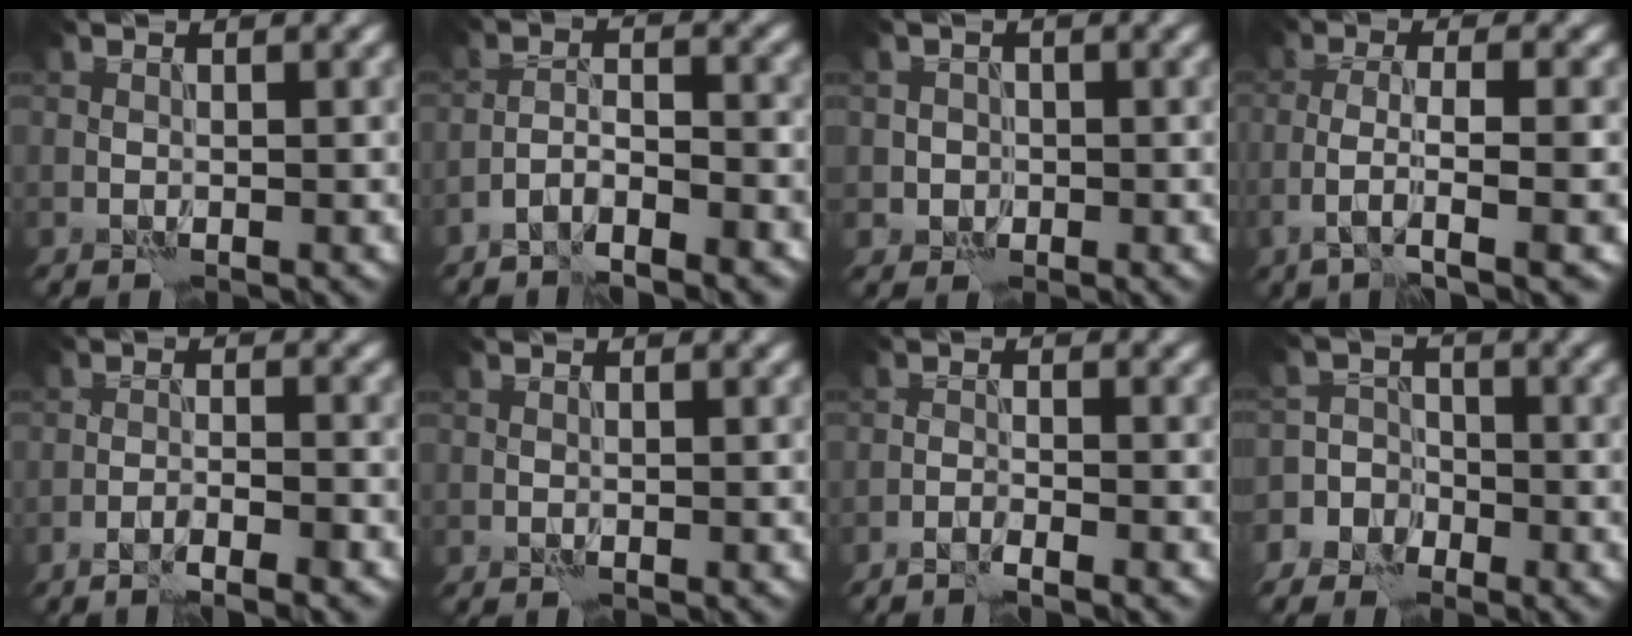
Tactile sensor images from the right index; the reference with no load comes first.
{"total": 3.3, "force": [-2.8, 0.6, 1.7], "torque": [-0.025, 0.006, -0.055]}
{"total": 1.6, "force": [-0.4, 1.6, -0.1], "torque": [0.021, 0.005, -0.012]}
{"total": 4.2, "force": [-1.6, 0.8, 3.8], "torque": [-0.069, 0.000, -0.034]}
{"total": 3.1, "force": [-2.5, 0.1, 1.8], "torque": [-0.034, 0.003, -0.044]}
{"total": 0.0}
{"total": 1.8, "force": [-1.6, -0.2, 0.7], "torque": [-0.018, 0.001, -0.034]}
{"total": 4.6, "force": [-2.9, 3.5, 0.3], "torque": [0.032, -0.001, -0.066]}